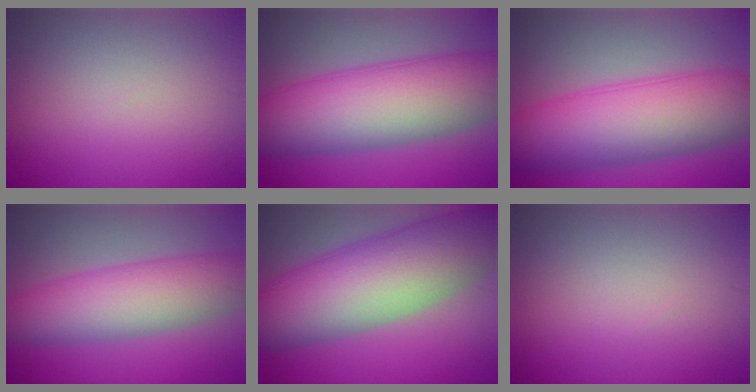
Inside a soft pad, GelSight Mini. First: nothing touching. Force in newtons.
{"total": 12.9, "press": 12.9, "slide": 0.5}
{"total": 11.3, "press": 11.3, "slide": 0.2}
{"total": 8.3, "press": 8.3, "slide": 0.1}
{"total": 13.7, "press": 13.7, "slide": 0.6}
{"total": 0.0}